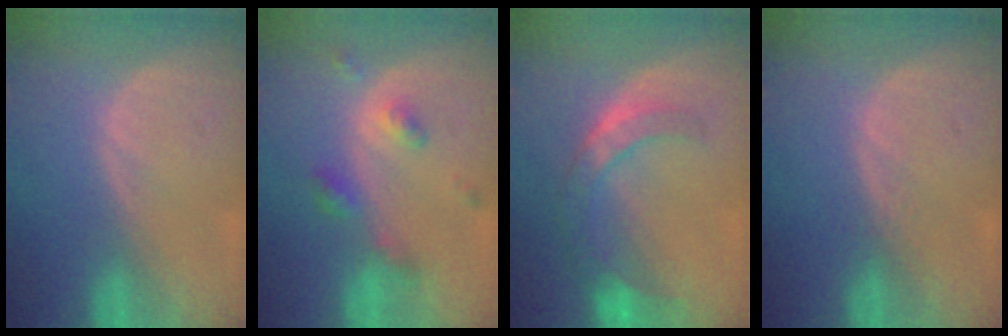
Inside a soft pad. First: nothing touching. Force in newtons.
{"total": 5.1, "press": 4.5, "slide": 2.5}
{"total": 7.6, "press": 6.7, "slide": 3.6}
{"total": 0.6, "press": 0.6, "slide": 0.0}